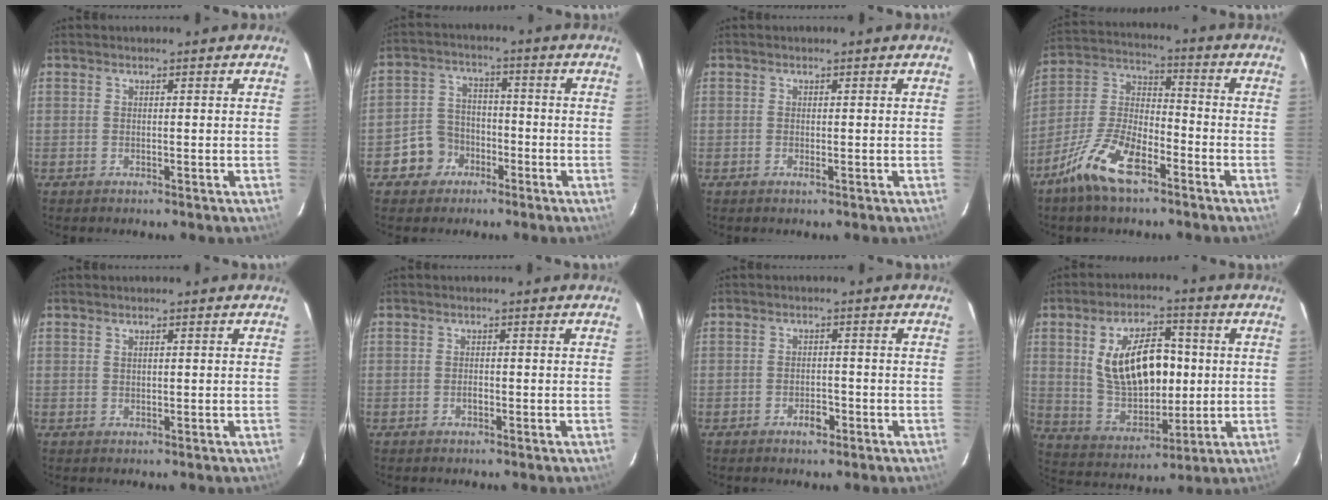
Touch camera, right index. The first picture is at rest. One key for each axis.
{"total": 7.1, "fx": -3.7, "fy": 5.9, "fz": 1.3, "tx": -0.043, "ty": 0.029, "tz": -0.057}
{"total": 1.0, "fx": -0.4, "fy": 0.1, "fz": 0.9, "tx": -0.019, "ty": -0.003, "tz": -0.007}
{"total": 13.6, "fx": -8.5, "fy": 5.1, "fz": 9.3, "tx": -0.200, "ty": 0.006, "tz": -0.162}
{"total": 0.7, "fx": 0.4, "fy": 0.4, "fz": 0.5, "tx": -0.009, "ty": 0.004, "tz": 0.008}
{"total": 0.9, "fx": -0.5, "fy": 0.5, "fz": 0.7, "tx": -0.013, "ty": 0.003, "tz": -0.009}
{"total": 2.9, "fx": -1.8, "fy": 1.6, "fz": 1.6, "tx": -0.032, "ty": 0.003, "tz": -0.027}
{"total": 15.6, "fx": 2.4, "fy": 8.7, "fz": 12.7, "tx": -0.238, "ty": 0.011, "tz": 0.061}